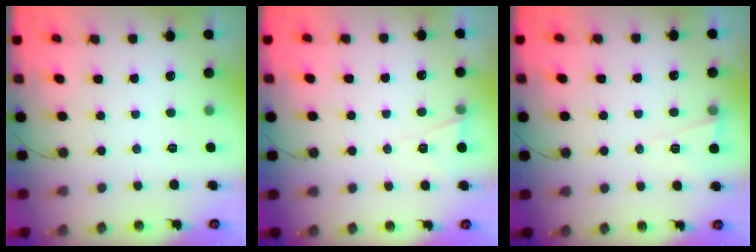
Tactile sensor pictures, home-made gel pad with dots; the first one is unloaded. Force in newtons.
{"total": 5.6, "press": 3.5, "slide": 4.4}
{"total": 5.5, "press": 3.4, "slide": 4.4}